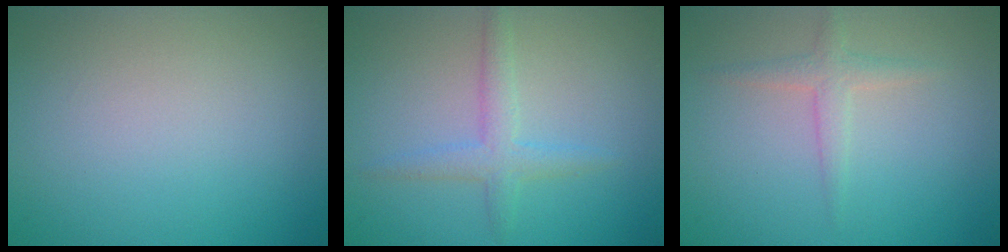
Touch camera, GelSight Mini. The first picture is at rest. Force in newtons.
{"total": 2.3, "press": 2.3, "slide": 0.2}
{"total": 1.7, "press": 1.7, "slide": 0.0}